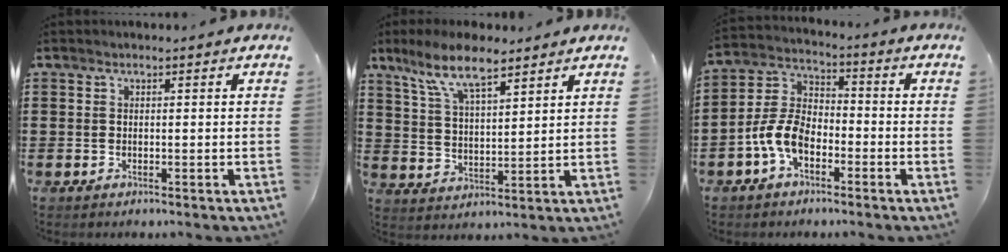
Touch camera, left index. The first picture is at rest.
{"total": 8.8, "force": [6.7, 2.3, 5.3], "torque": [-0.121, -0.010, 0.122]}
{"total": 7.5, "force": [-3.8, 4.0, 5.0], "torque": [-0.137, 0.001, -0.083]}